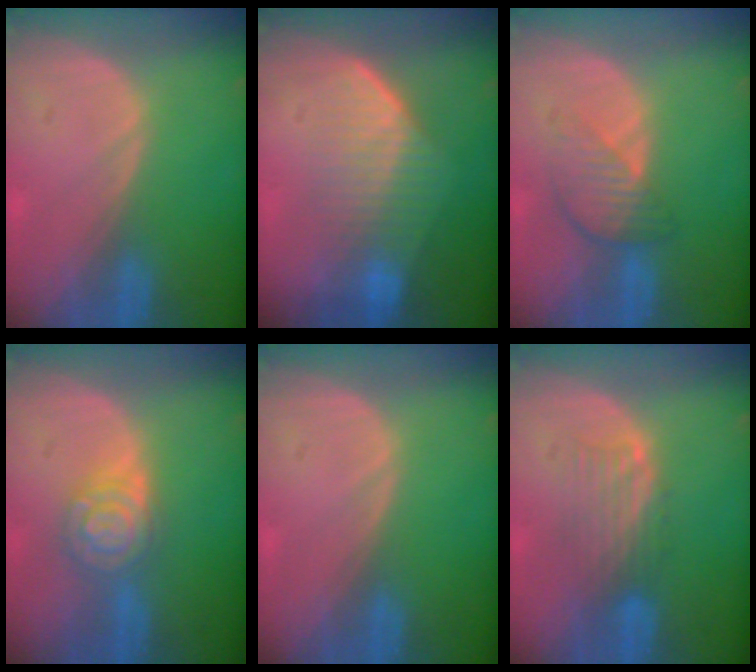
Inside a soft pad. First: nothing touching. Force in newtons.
{"total": 7.2, "press": 6.7, "slide": 2.8}
{"total": 4.7, "press": 4.2, "slide": 2.1}
{"total": 6.1, "press": 6.1, "slide": 0.4}
{"total": 0.0}
{"total": 5.1, "press": 4.4, "slide": 2.6}